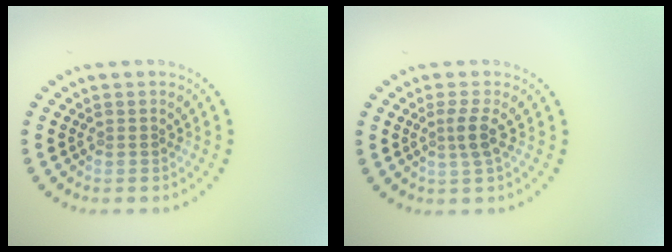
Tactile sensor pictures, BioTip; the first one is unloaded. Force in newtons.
{"total": 1.9, "press": 1.4, "slide": 1.2}